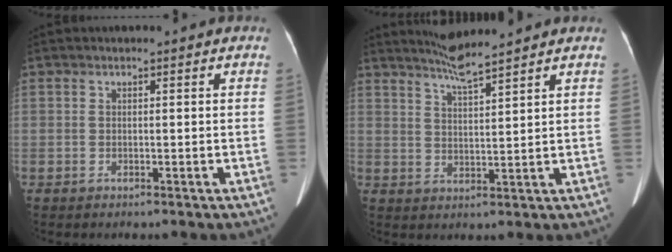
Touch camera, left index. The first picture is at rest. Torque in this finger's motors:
{"motor_torque": [-0.06, -0.18, -0.01, 0.00]}